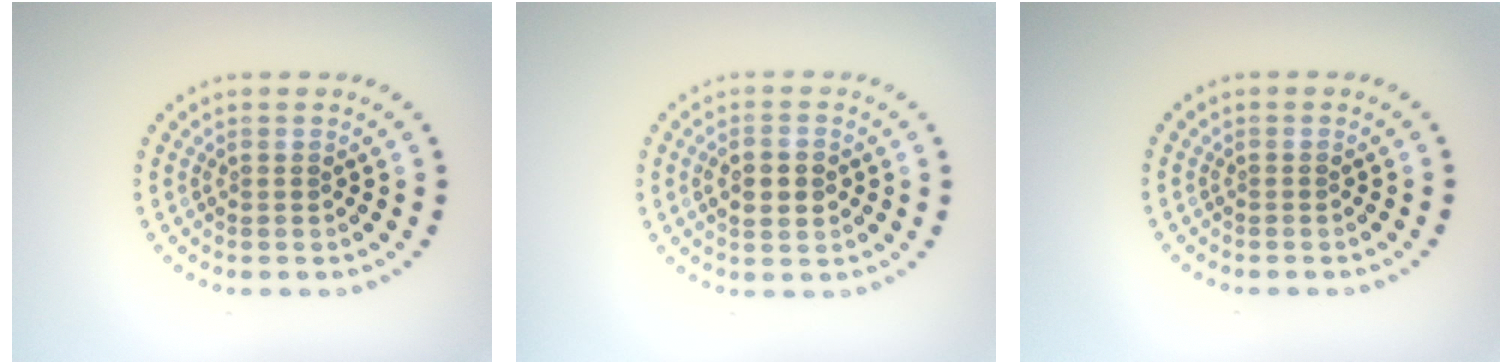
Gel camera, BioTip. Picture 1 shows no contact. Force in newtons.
{"total": 2.9, "press": 2.9, "slide": 0.1}
{"total": 0.0}